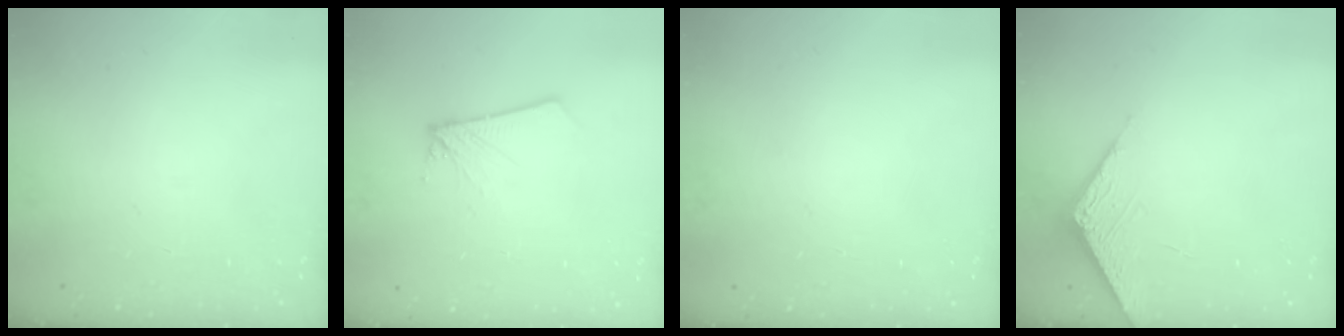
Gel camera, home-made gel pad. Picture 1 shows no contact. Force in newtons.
{"total": 2.8, "press": 2.8, "slide": 0.3}
{"total": 0.0}
{"total": 3.6, "press": 3.6, "slide": 0.3}